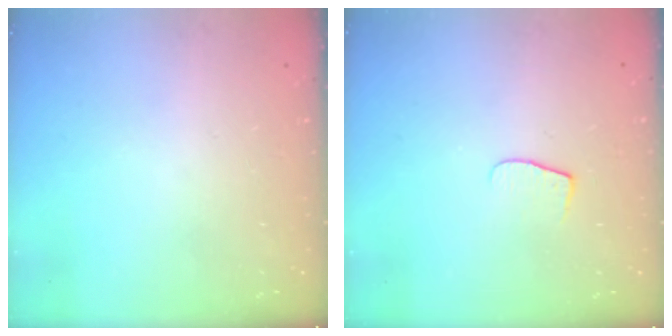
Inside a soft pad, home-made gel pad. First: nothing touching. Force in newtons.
{"total": 6.6, "press": 6.6, "slide": 0.5}